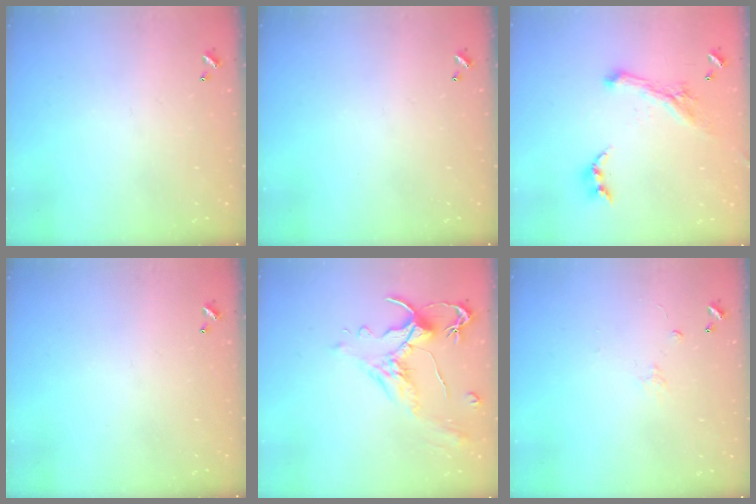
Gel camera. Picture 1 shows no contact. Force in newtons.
{"total": 0.0}
{"total": 2.2, "press": 2.1, "slide": 0.5}
{"total": 0.0}
{"total": 1.6, "press": 1.0, "slide": 1.2}
{"total": 1.5, "press": 1.3, "slide": 0.6}